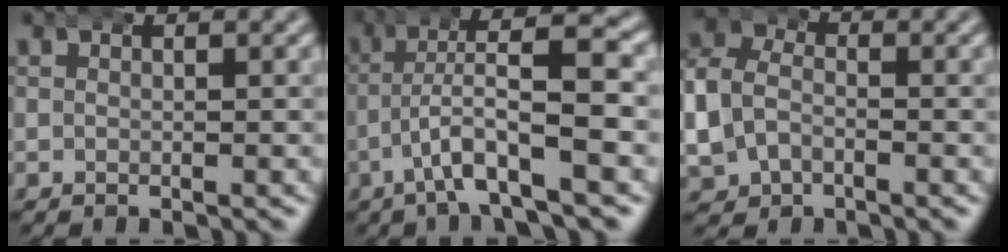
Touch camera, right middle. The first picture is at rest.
{"total": 6.6, "force": [-0.7, 1.8, 6.3], "torque": [-0.103, 0.011, -0.019]}
{"total": 7.1, "force": [-0.6, 6.4, 3.0], "torque": [-0.094, -0.019, -0.008]}